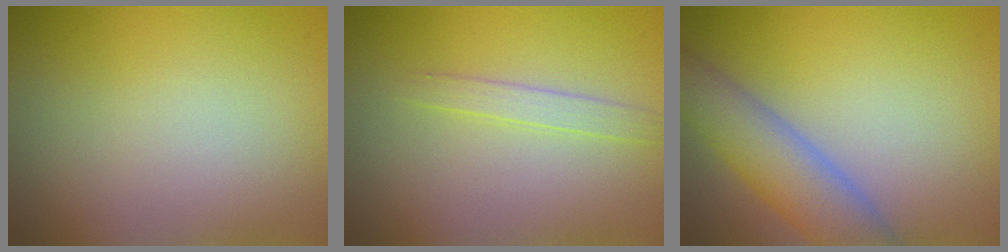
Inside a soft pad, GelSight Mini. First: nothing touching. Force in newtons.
{"total": 1.5, "press": 1.5, "slide": 0.0}
{"total": 6.0, "press": 5.9, "slide": 0.4}